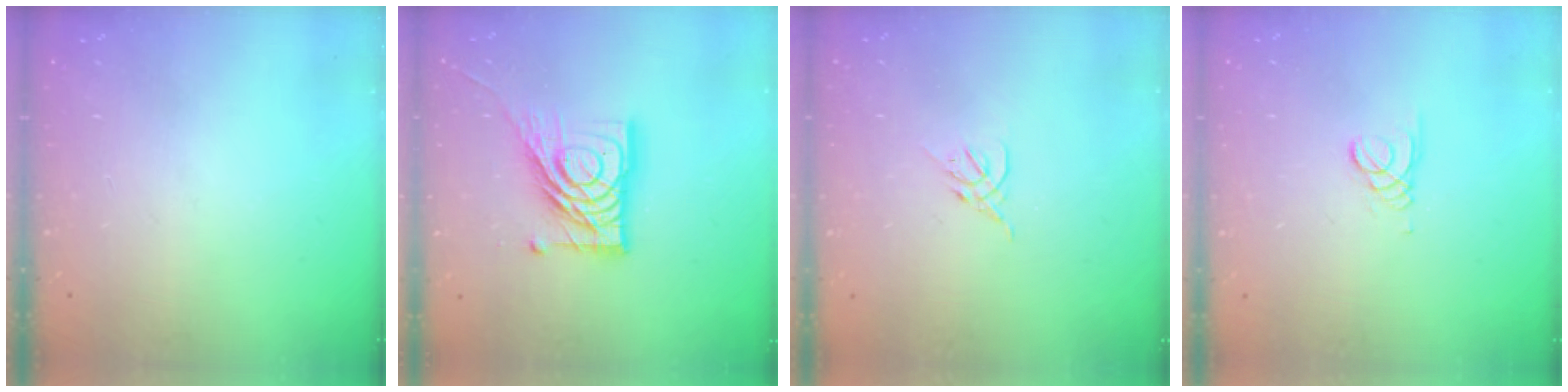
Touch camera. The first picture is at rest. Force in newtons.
{"total": 17.8, "press": 17.7, "slide": 2.0}
{"total": 2.6, "press": 2.5, "slide": 0.8}
{"total": 1.5, "press": 1.5, "slide": 0.1}